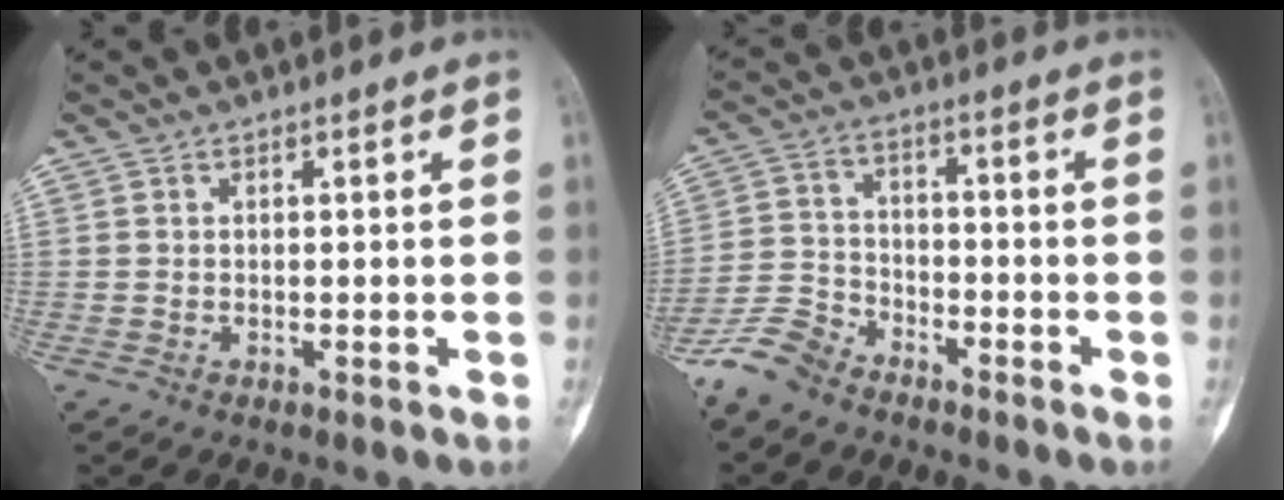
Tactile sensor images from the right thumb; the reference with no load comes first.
{"total": 7.1, "force": [-6.0, 3.3, 2.0], "torque": [-0.042, 0.024, -0.132]}